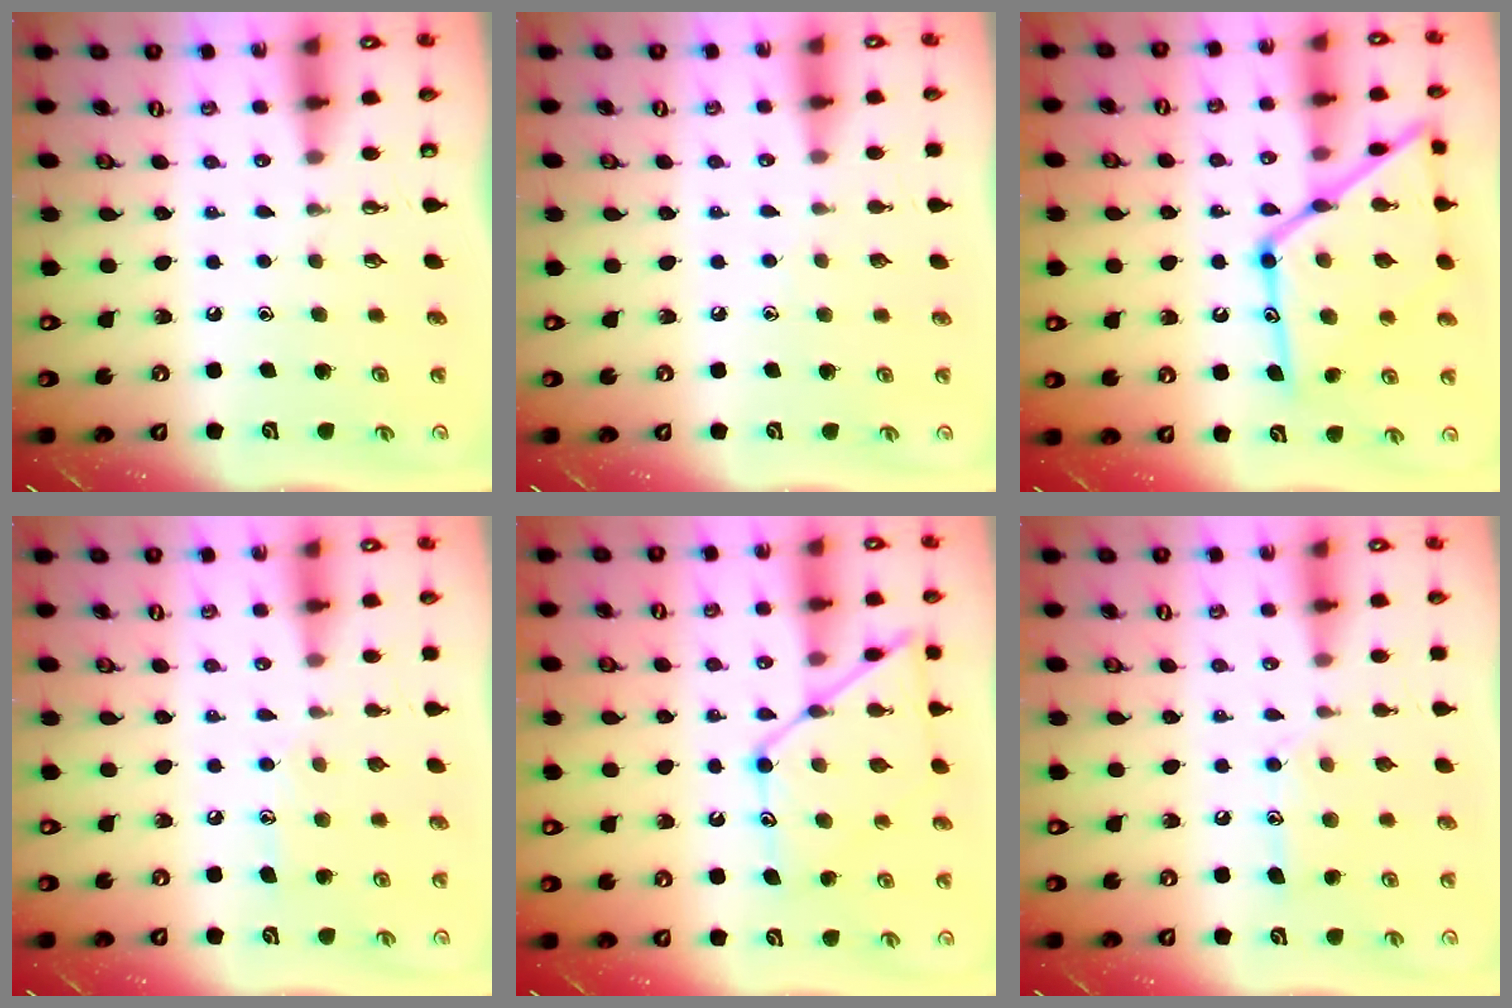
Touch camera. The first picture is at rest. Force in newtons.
{"total": 3.3, "press": 3.2, "slide": 0.4}
{"total": 23.5, "press": 23.5, "slide": 1.9}
{"total": 7.0, "press": 7.0, "slide": 0.2}
{"total": 14.9, "press": 14.8, "slide": 1.2}
{"total": 10.6, "press": 10.6, "slide": 0.8}